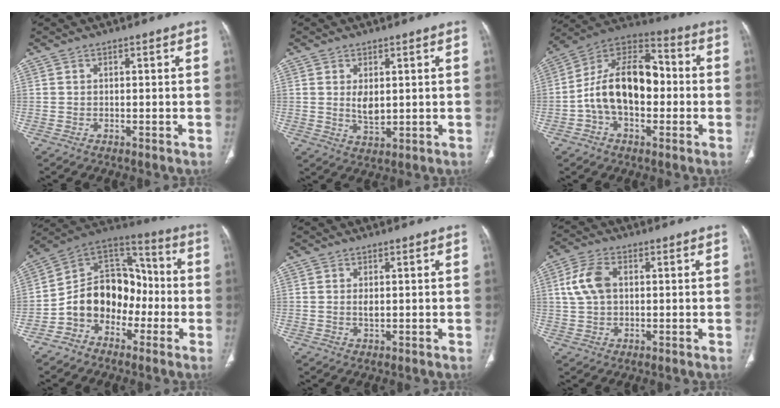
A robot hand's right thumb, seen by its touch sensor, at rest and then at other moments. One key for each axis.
{"total": 4.0, "fx": 0.8, "fy": 2.2, "fz": 3.3, "tx": -0.052, "ty": -0.013, "tz": 0.023}
{"total": 17.5, "fx": -1.6, "fy": 10.8, "fz": 13.7, "tx": -0.216, "ty": 0.046, "tz": -0.036}
{"total": 15.2, "fx": -4.3, "fy": 11.7, "fz": 8.7, "tx": -0.101, "ty": 0.071, "tz": -0.084}
{"total": 1.4, "fx": 0.3, "fy": 0.7, "fz": 1.3, "tx": -0.025, "ty": -0.003, "tz": 0.009}
{"total": 7.2, "fx": 1.4, "fy": 4.6, "fz": 5.4, "tx": -0.114, "ty": 0.011, "tz": 0.027}